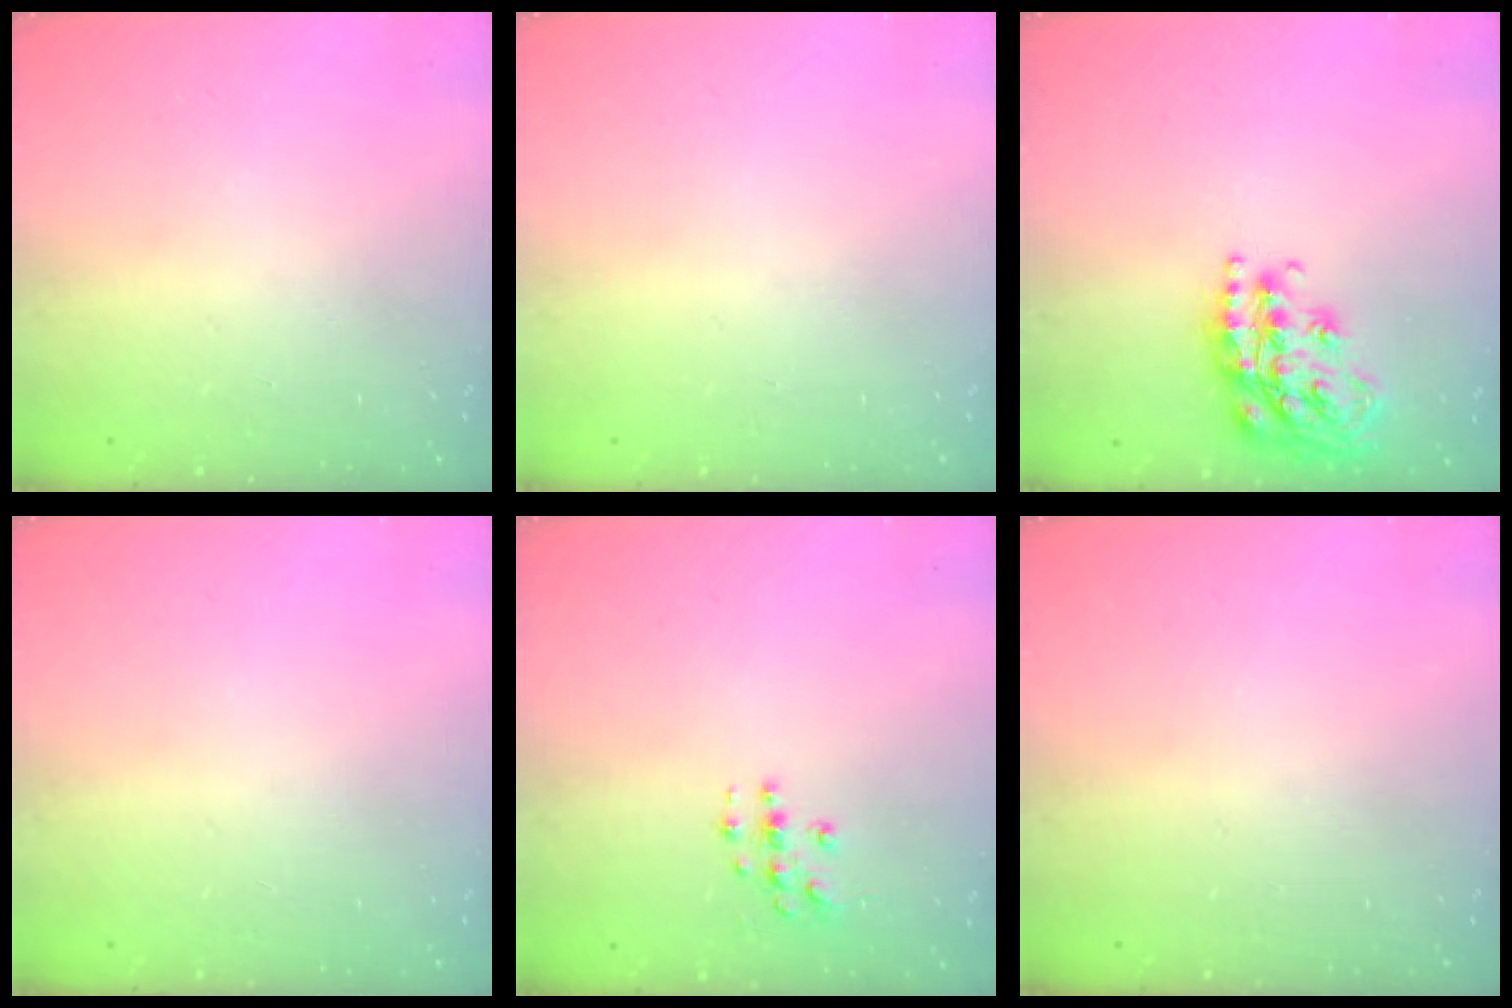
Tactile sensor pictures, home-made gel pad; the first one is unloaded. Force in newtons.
{"total": 0.0}
{"total": 19.4, "press": 19.4, "slide": 1.4}
{"total": 0.0}
{"total": 3.4, "press": 3.4, "slide": 0.2}
{"total": 0.0}